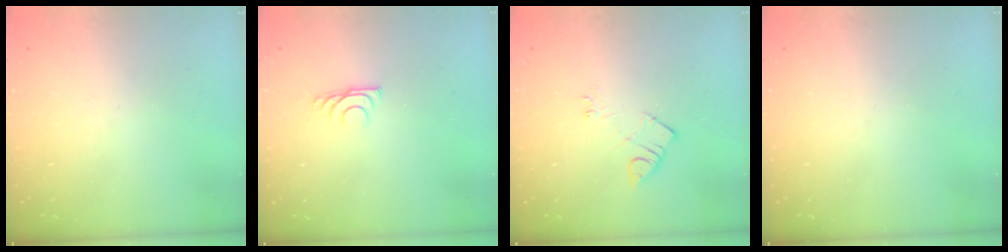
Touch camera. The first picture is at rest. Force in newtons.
{"total": 5.7, "press": 5.6, "slide": 0.8}
{"total": 5.0, "press": 4.9, "slide": 0.8}
{"total": 0.0}